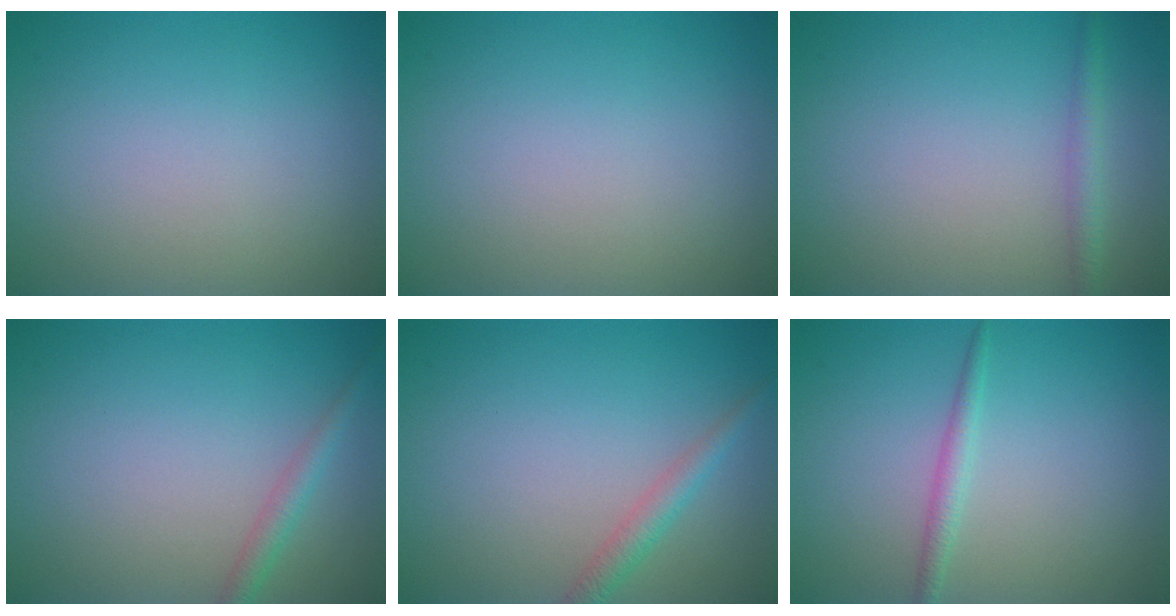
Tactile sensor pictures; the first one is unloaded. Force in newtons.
{"total": 0.0}
{"total": 1.6, "press": 1.6, "slide": 0.1}
{"total": 1.7, "press": 1.7, "slide": 0.1}
{"total": 1.9, "press": 1.9, "slide": 0.0}
{"total": 1.4, "press": 1.4, "slide": 0.1}